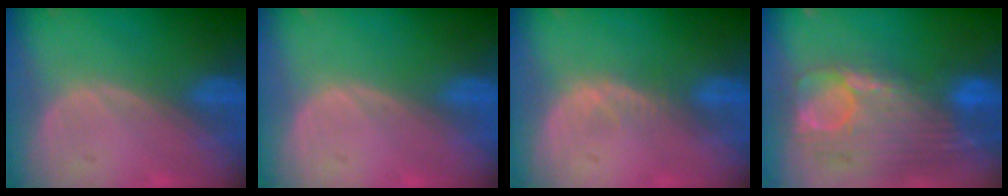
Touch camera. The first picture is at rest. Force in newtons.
{"total": 0.0}
{"total": 1.5, "press": 1.5, "slide": 0.2}
{"total": 12.7, "press": 10.7, "slide": 6.8}